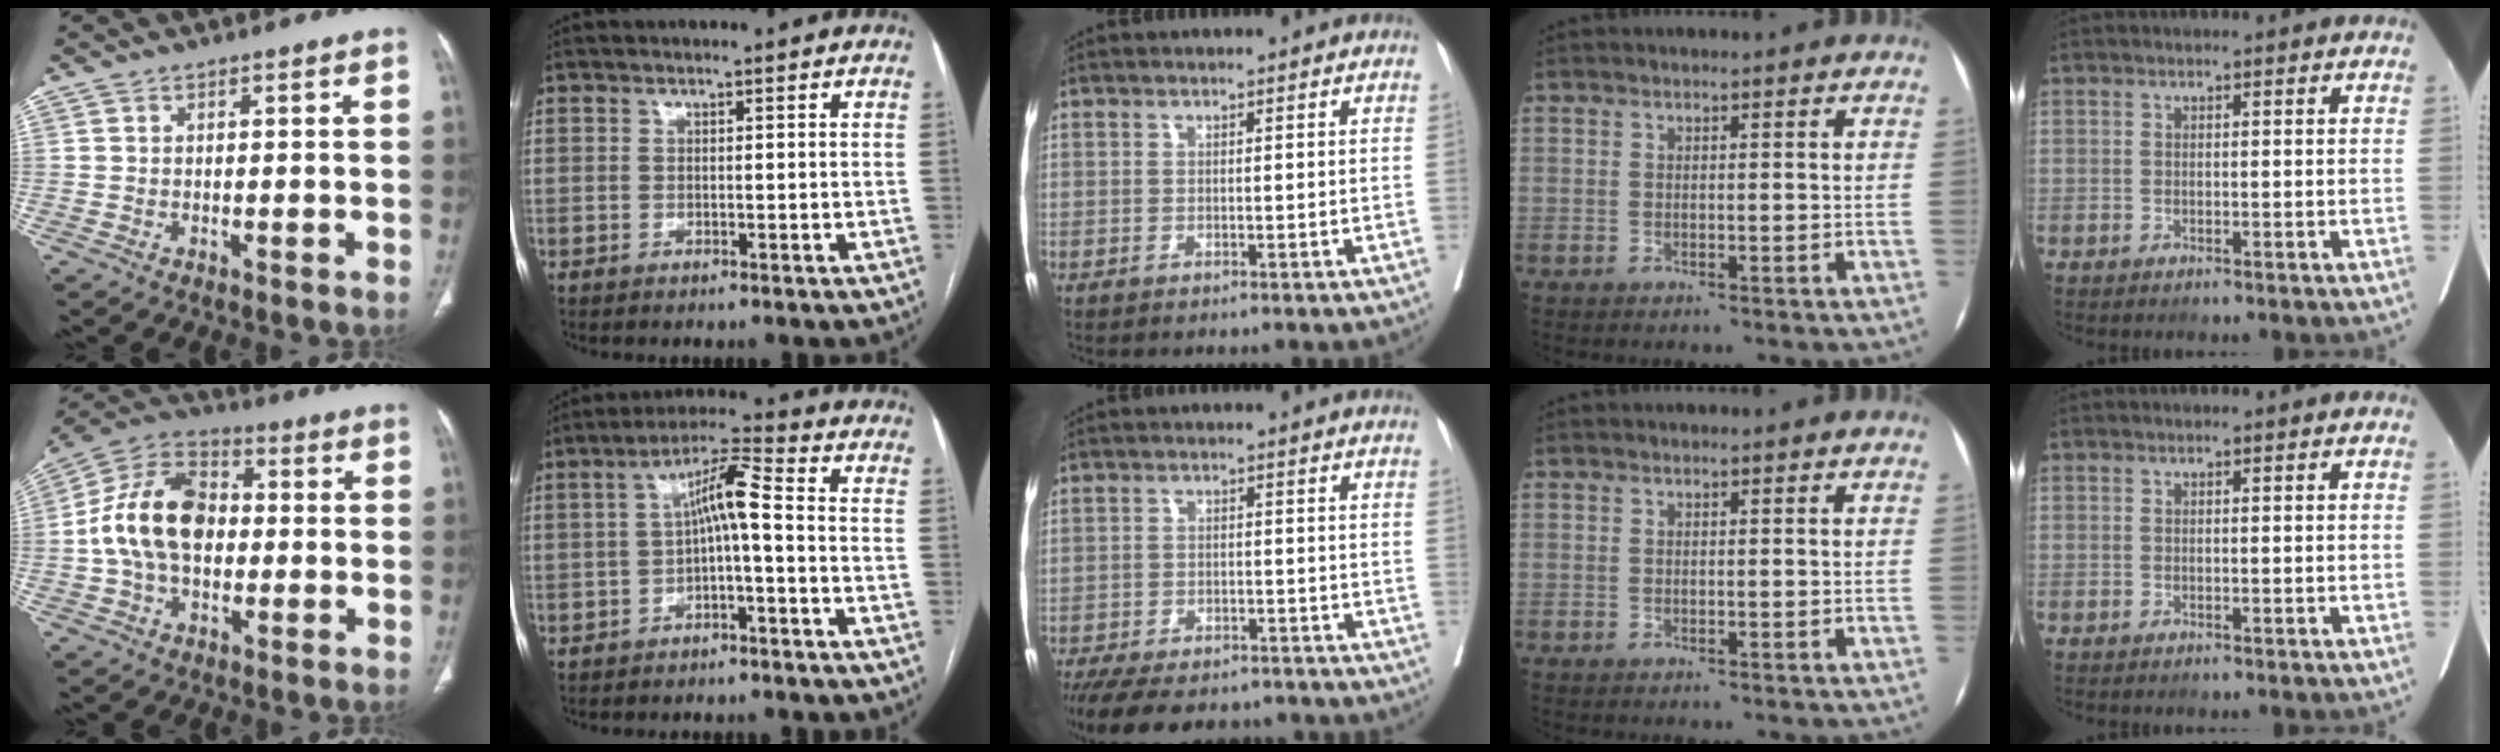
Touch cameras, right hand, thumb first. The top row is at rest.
{"thumb": {"total": 16.4, "force": [-0.2, 11.1, 12.1], "torque": [-0.209, 0.032, -0.012]}, "index": {"total": 6.8, "force": [-0.5, 0.9, 6.7], "torque": [-0.119, 0.032, -0.010]}, "middle": {"total": 15.6, "force": [-13.1, 5.6, 6.3], "torque": [-0.143, -0.010, -0.182]}}